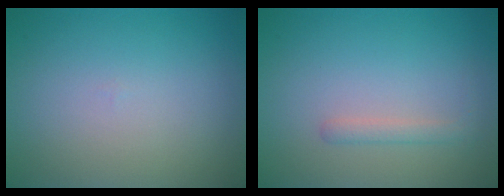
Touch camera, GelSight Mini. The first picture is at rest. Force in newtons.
{"total": 1.2, "press": 1.2, "slide": 0.1}